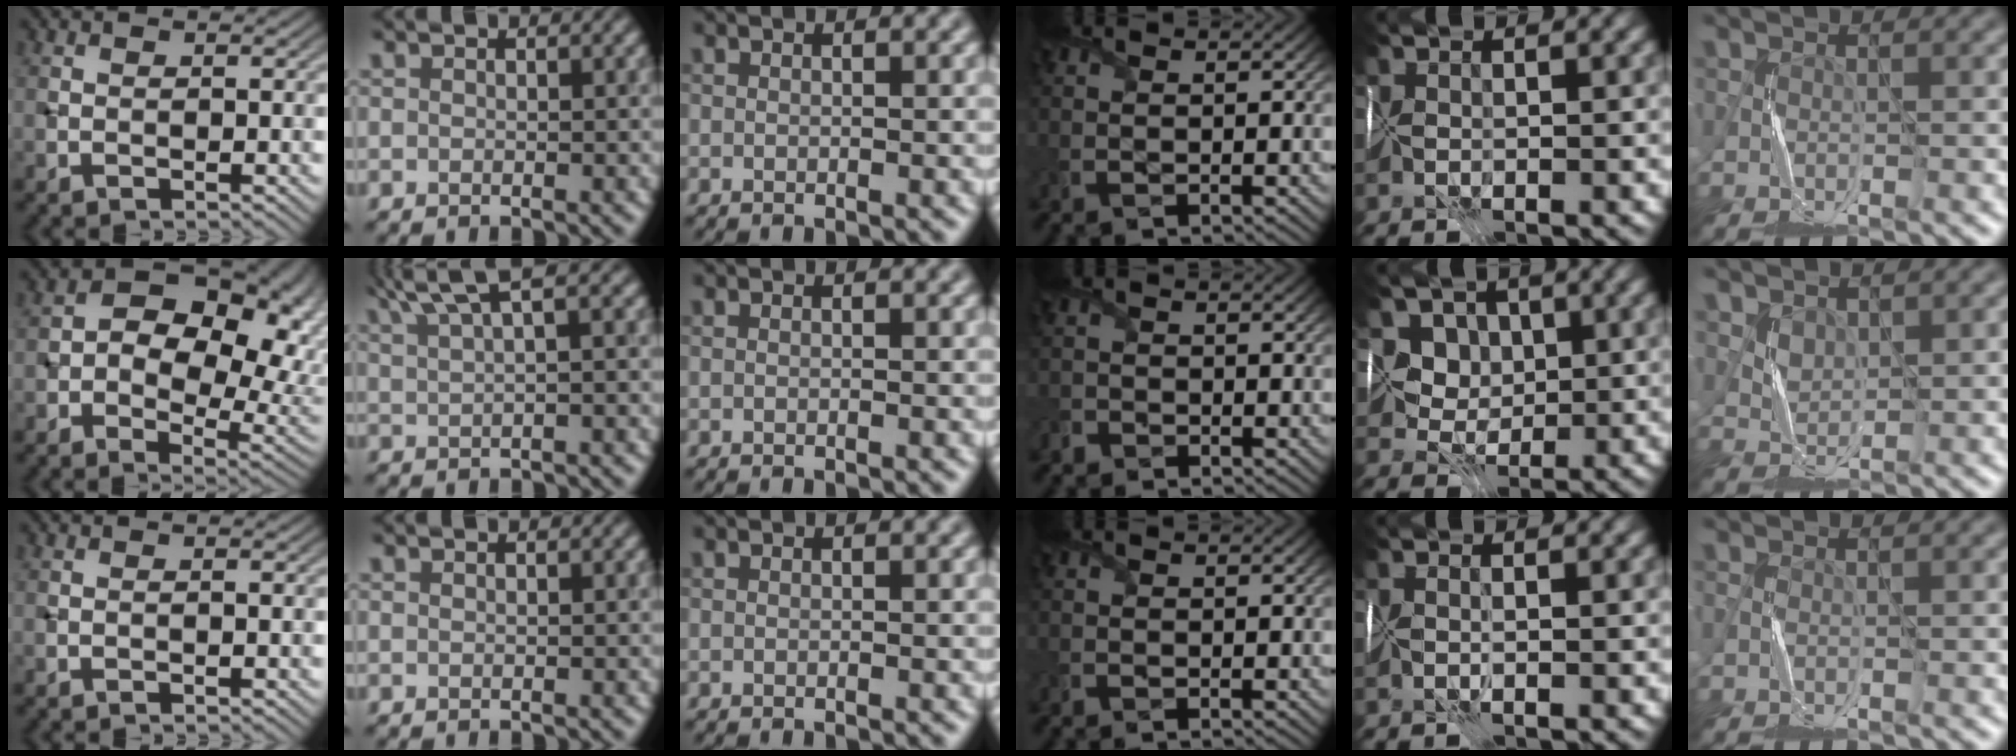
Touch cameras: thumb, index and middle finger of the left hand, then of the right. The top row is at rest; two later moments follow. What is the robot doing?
{"motion": "fold", "object": "map"}